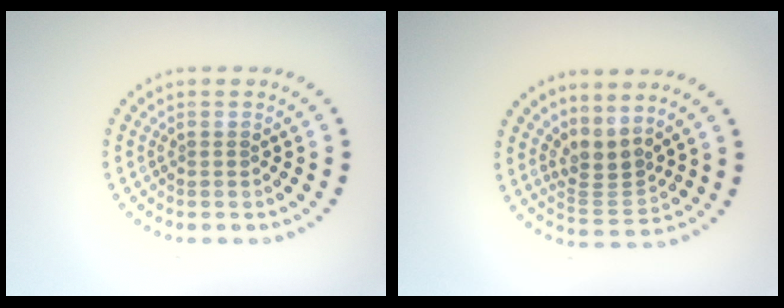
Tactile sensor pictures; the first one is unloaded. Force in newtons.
{"total": 2.8, "press": 2.0, "slide": 2.0}